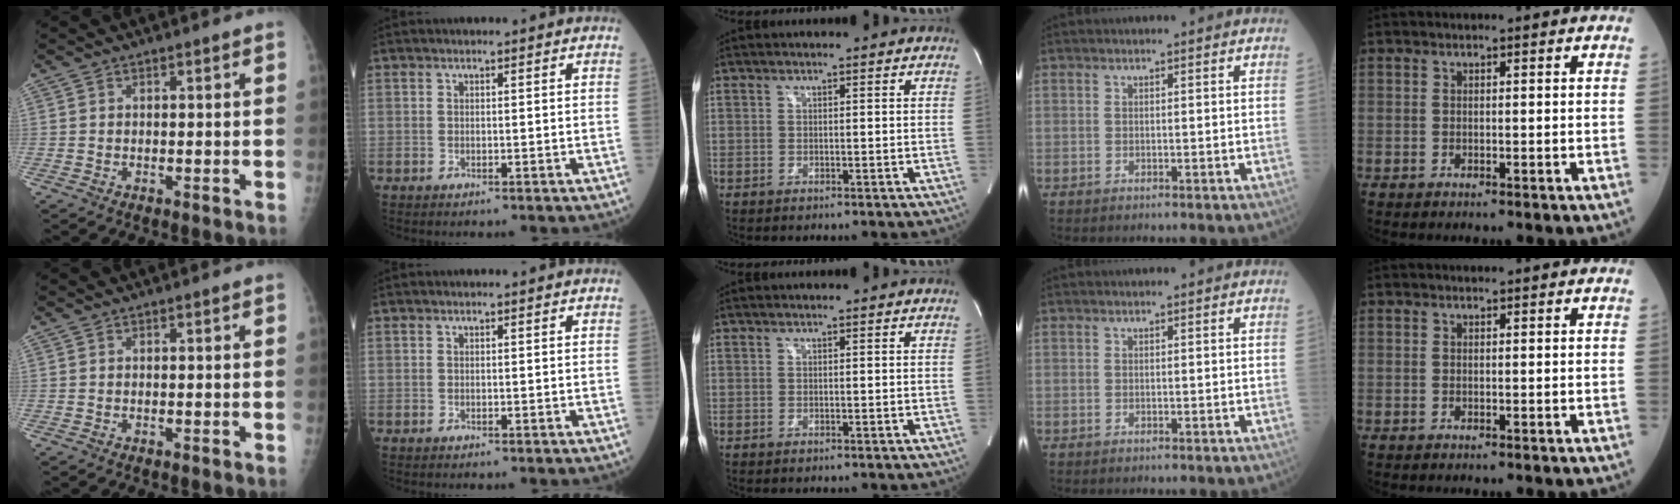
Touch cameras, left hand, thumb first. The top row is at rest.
{}